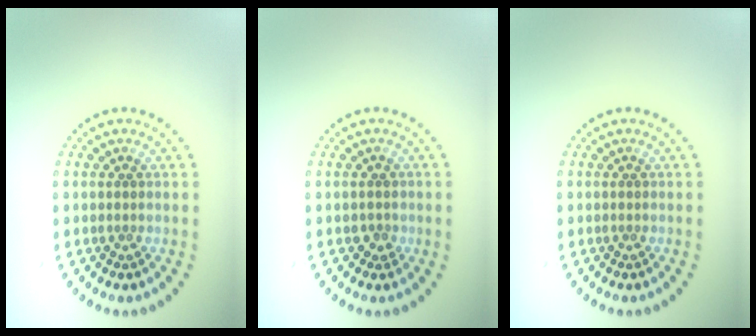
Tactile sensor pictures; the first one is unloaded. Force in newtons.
{"total": 0.9, "press": 0.8, "slide": 0.5}
{"total": 0.0}